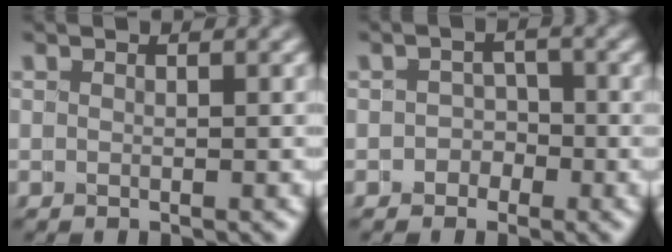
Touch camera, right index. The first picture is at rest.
{"total": 1.8, "force": [-1.2, 1.4, 0.0], "torque": [0.024, 0.011, -0.033]}